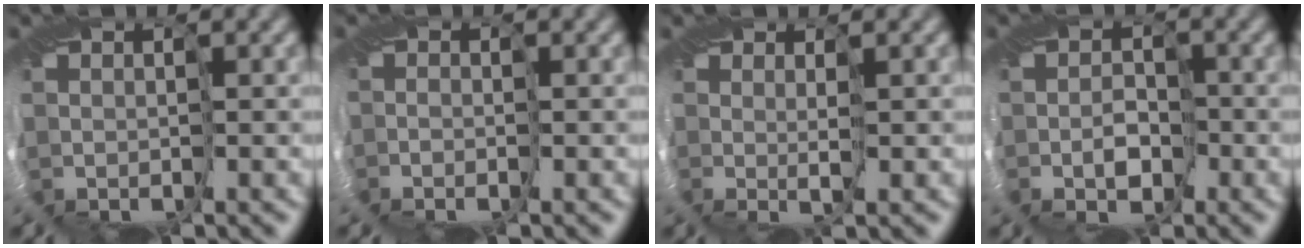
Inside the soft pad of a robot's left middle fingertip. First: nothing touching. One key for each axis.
{"total": 0.6, "fx": -0.4, "fy": 0.4, "fz": -0.2, "tx": 0.007, "ty": -0.004, "tz": -0.009}
{"total": 1.5, "fx": 0.8, "fy": -1.3, "fz": -0.3, "tx": 0.001, "ty": -0.002, "tz": 0.018}
{"total": 1.9, "fx": -1.2, "fy": 1.4, "fz": 0.6, "tx": 0.008, "ty": 0.001, "tz": -0.021}